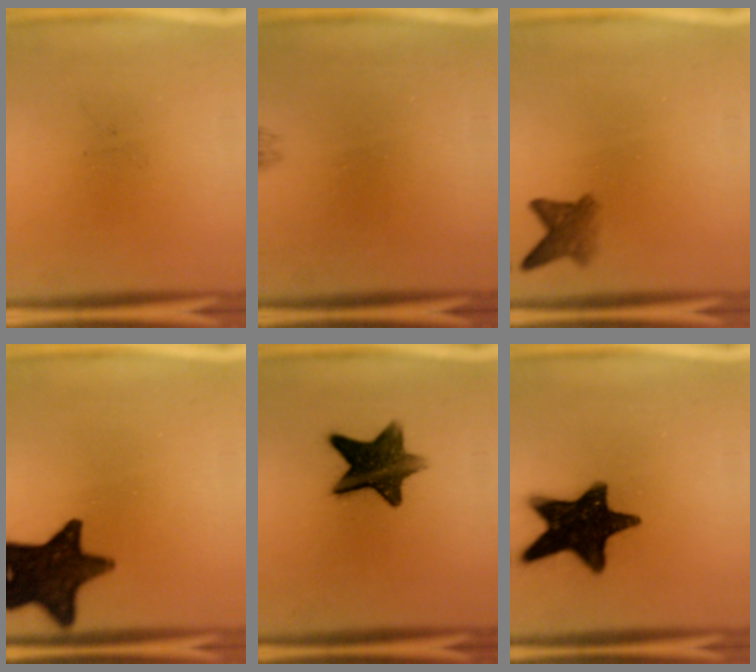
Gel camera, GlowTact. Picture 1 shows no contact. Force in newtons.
{"total": 0.7}
{"total": 3.4}
{"total": 16.3}
{"total": 11.6}
{"total": 18.1}